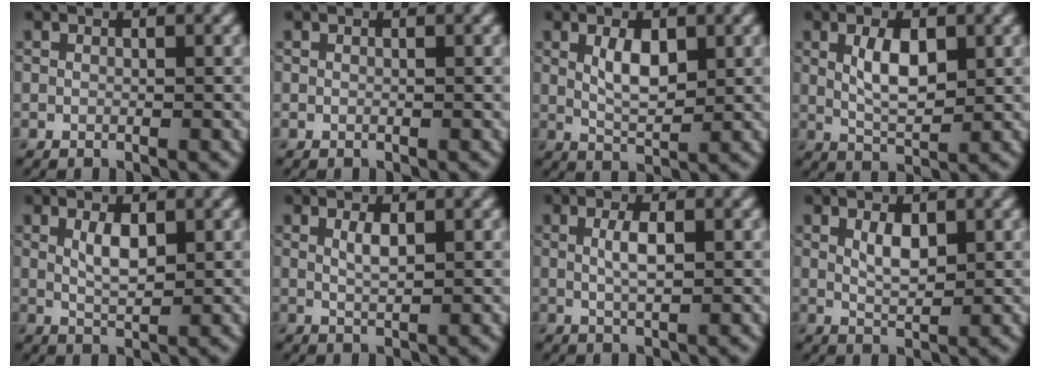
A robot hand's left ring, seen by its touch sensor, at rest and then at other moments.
{"total": 0.0}
{"total": 3.1, "force": [0.9, 1.4, 2.6], "torque": [-0.051, -0.001, 0.020]}
{"total": 3.8, "force": [0.9, 1.7, 3.3], "torque": [-0.066, 0.000, 0.018]}
{"total": 2.4, "force": [0.8, 0.9, 2.1], "torque": [-0.042, -0.001, 0.017]}
{"total": 1.6, "force": [0.6, 0.4, 1.4], "torque": [-0.029, -0.001, 0.011]}
{"total": 2.2, "force": [0.4, 0.6, 2.1], "torque": [-0.042, 0.003, 0.008]}
{"total": 2.2, "force": [0.8, 0.9, 1.8], "torque": [-0.036, -0.001, 0.018]}